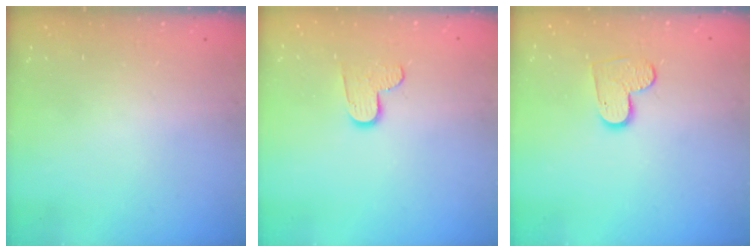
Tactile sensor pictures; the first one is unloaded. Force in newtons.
{"total": 7.0, "press": 7.0, "slide": 0.3}
{"total": 7.5, "press": 7.5, "slide": 0.5}